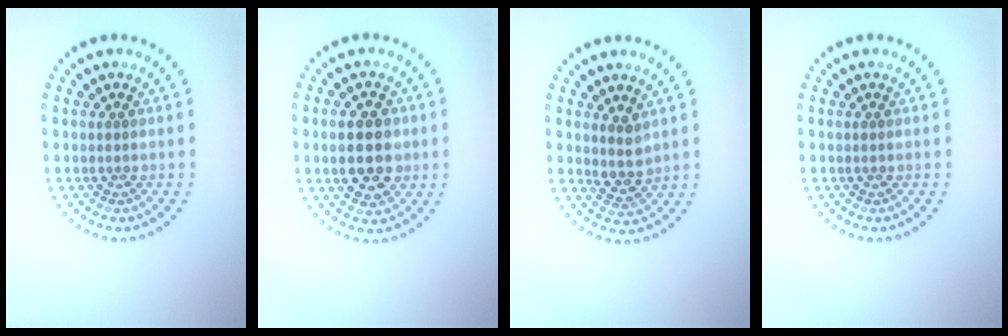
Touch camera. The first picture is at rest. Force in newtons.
{"total": 5.3, "press": 5.3, "slide": 0.2}
{"total": 2.1, "press": 1.7, "slide": 1.3}
{"total": 0.0}